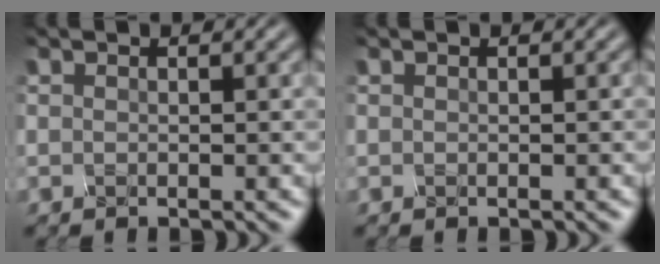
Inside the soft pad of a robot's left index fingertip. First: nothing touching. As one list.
[{"total": 0.0}]